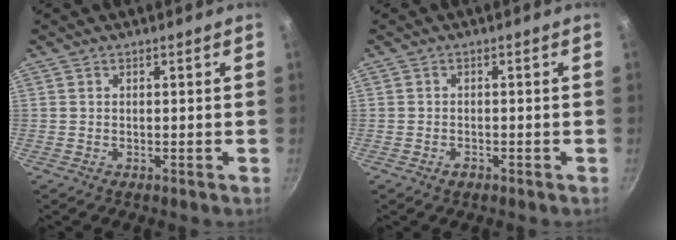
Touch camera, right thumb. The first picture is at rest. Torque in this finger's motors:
{"motor_torque": [-0.30, -0.02, -0.40, -0.09, -0.01]}